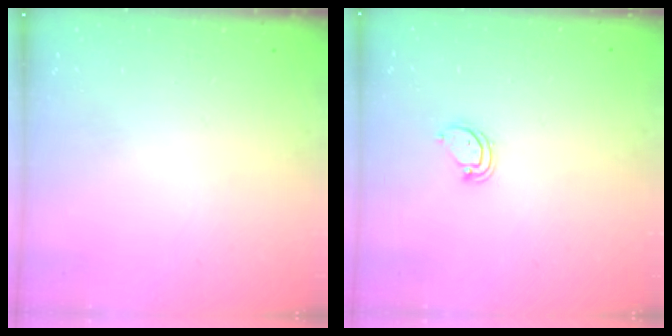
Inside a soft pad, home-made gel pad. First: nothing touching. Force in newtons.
{"total": 3.6, "press": 3.6, "slide": 0.2}